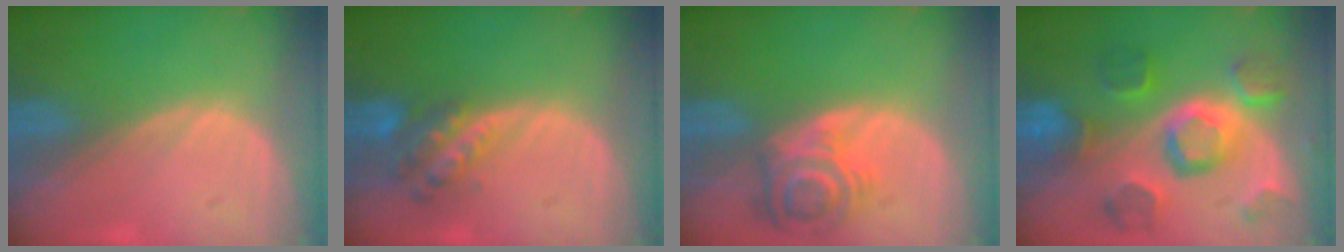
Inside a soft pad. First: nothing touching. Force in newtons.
{"total": 5.8, "press": 5.0, "slide": 2.8}
{"total": 6.4, "press": 6.3, "slide": 0.8}
{"total": 11.3, "press": 10.0, "slide": 5.3}